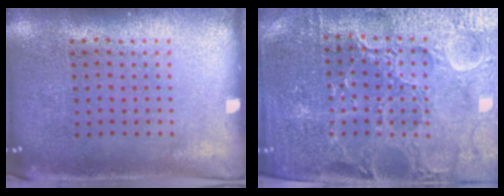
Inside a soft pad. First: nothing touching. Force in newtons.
{"total": 4.2, "press": 4.1, "slide": 1.1}